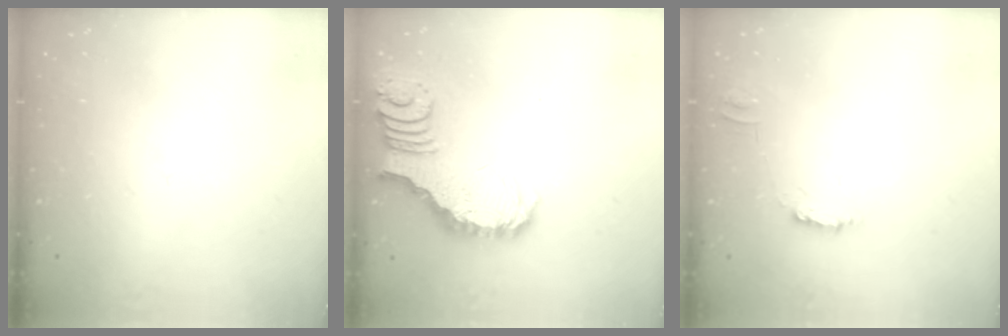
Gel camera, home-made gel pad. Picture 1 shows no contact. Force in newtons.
{"total": 3.9, "press": 3.9, "slide": 0.7}
{"total": 4.6, "press": 4.6, "slide": 0.2}